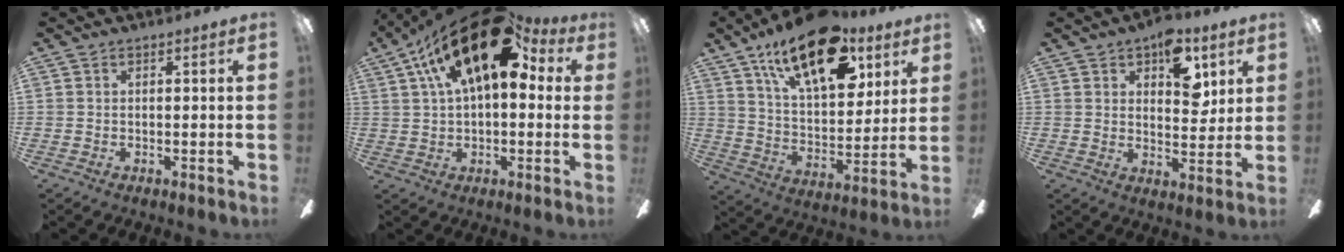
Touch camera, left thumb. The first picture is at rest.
{"total": 21.7, "force": [10.0, 10.3, 16.3], "torque": [-0.287, -0.031, 0.164]}
{"total": 22.7, "force": [13.2, 10.6, 15.1], "torque": [-0.233, -0.062, 0.227]}
{"total": 11.9, "force": [5.9, 6.7, 7.9], "torque": [-0.093, -0.017, 0.098]}